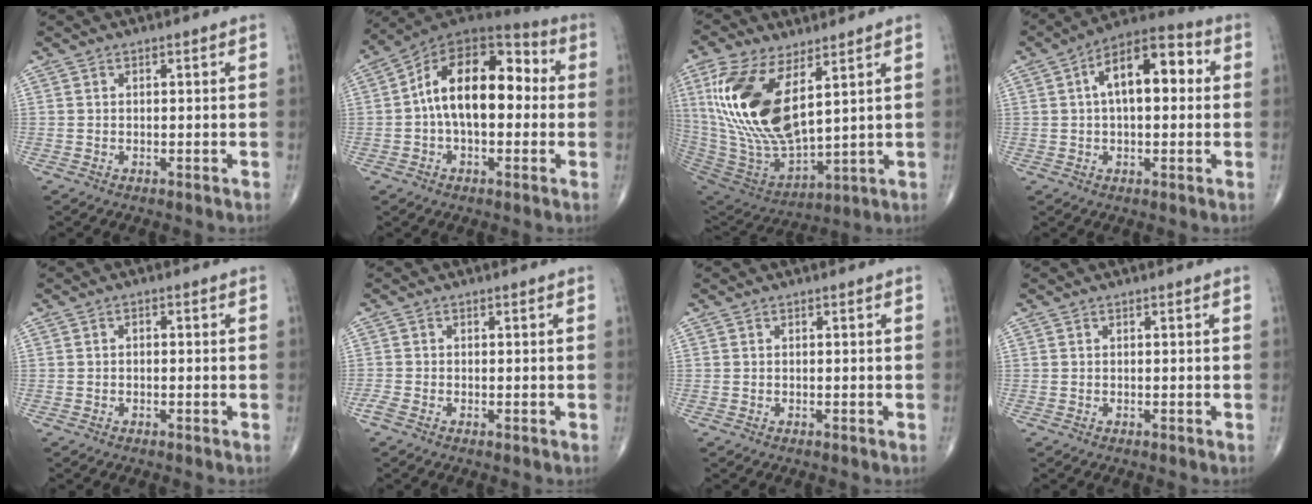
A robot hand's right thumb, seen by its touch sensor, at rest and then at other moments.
{"total": 18.1, "force": [0.7, 10.3, 14.8], "torque": [-0.217, 0.048, 0.000]}
{"total": 21.5, "force": [7.1, 9.9, 17.7], "torque": [-0.364, -0.035, 0.146]}
{"total": 13.3, "force": [2.3, 6.7, 11.3], "torque": [-0.166, 0.033, 0.026]}
{"total": 0.8, "force": [-0.2, 0.6, 0.6], "torque": [-0.008, 0.003, -0.006]}
{"total": 1.5, "force": [-0.8, 0.7, 1.0], "torque": [-0.028, -0.002, -0.019]}
{"total": 0.0}
{"total": 0.0}